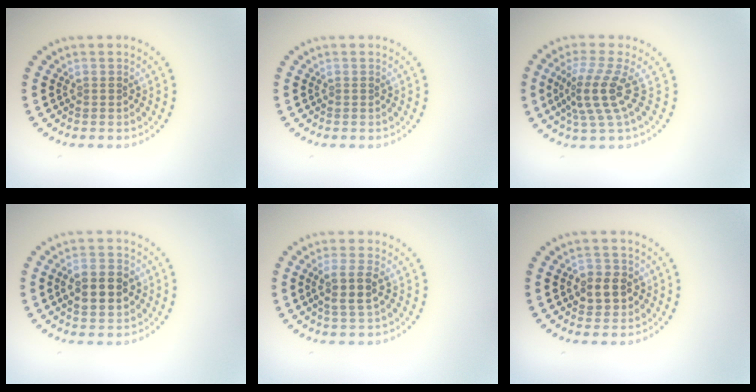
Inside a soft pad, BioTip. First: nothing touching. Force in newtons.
{"total": 0.0}
{"total": 4.0, "press": 2.9, "slide": 2.8}
{"total": 4.6, "press": 4.6, "slide": 0.1}
{"total": 2.9, "press": 2.6, "slide": 1.2}
{"total": 2.9, "press": 2.8, "slide": 0.5}